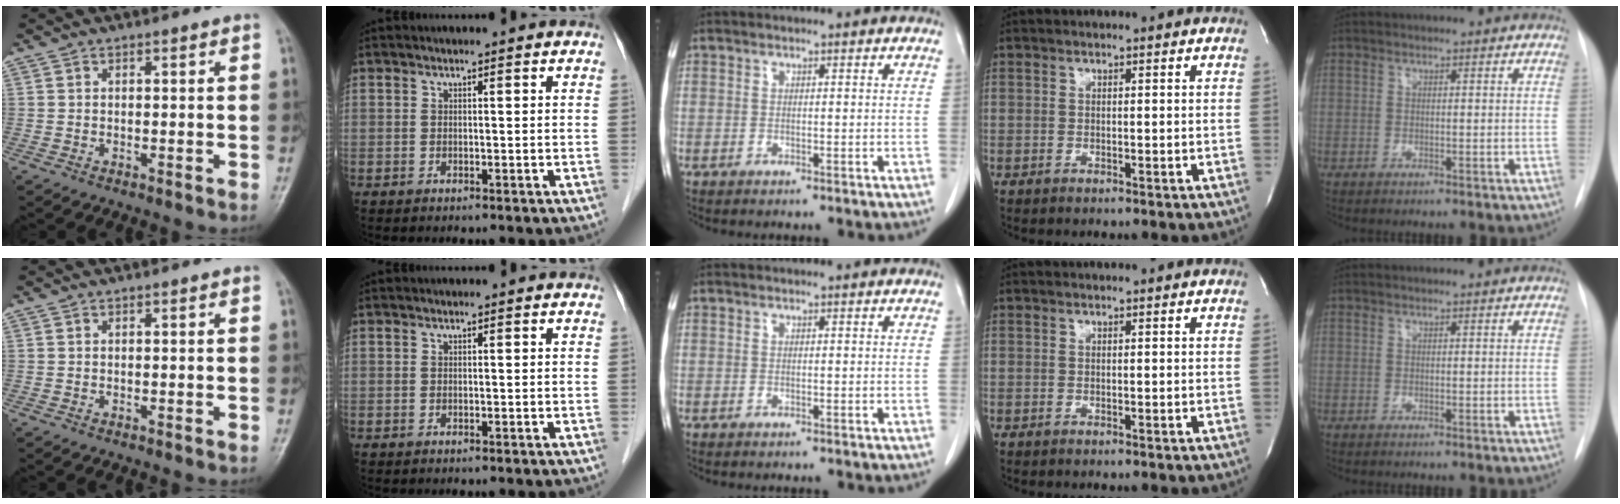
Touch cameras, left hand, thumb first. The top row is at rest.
{}